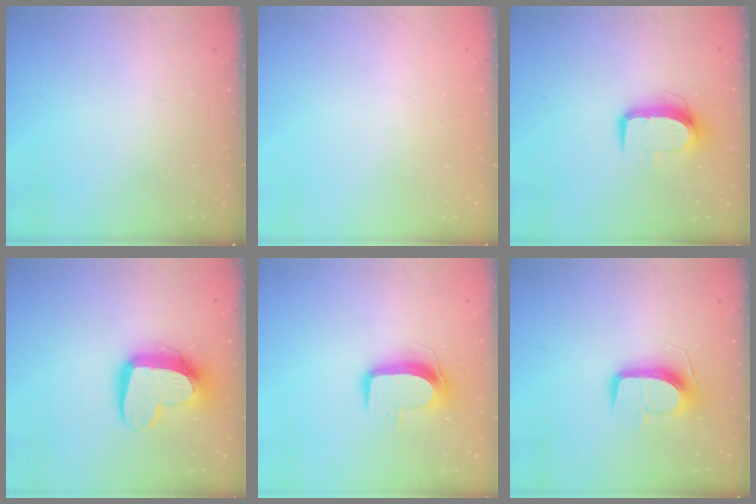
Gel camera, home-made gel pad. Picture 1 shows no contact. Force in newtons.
{"total": 0.0}
{"total": 9.1, "press": 9.1, "slide": 0.9}
{"total": 12.2, "press": 12.1, "slide": 0.8}
{"total": 9.0, "press": 9.0, "slide": 0.8}
{"total": 10.7, "press": 10.7, "slide": 0.4}